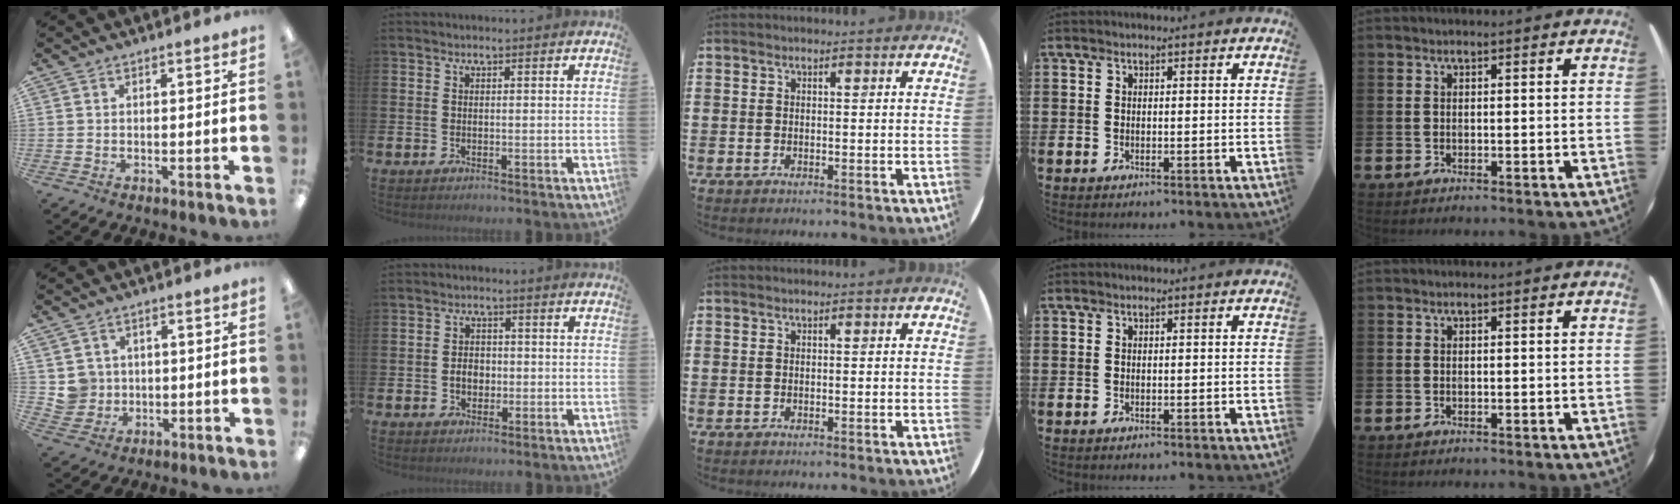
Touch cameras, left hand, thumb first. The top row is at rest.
{"thumb": {"total": 4.8, "force": [1.0, 4.8, 0.0], "torque": [0.000, 0.003, 0.020]}, "index": {"total": 2.8, "force": [-0.7, 2.1, 1.7], "torque": [-0.017, -0.002, -0.020]}}